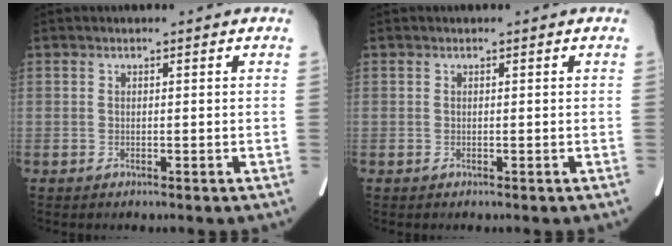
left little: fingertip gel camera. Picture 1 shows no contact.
{"total": 0.0}